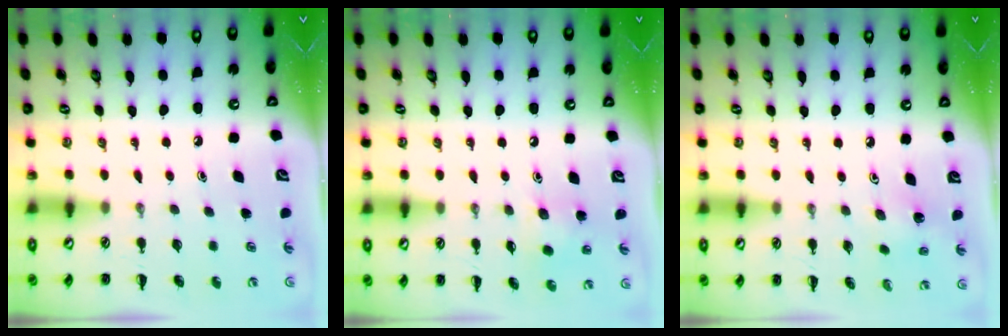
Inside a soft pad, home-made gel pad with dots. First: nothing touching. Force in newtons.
{"total": 7.9, "press": 7.7, "slide": 1.6}
{"total": 1.9, "press": 1.9, "slide": 0.6}